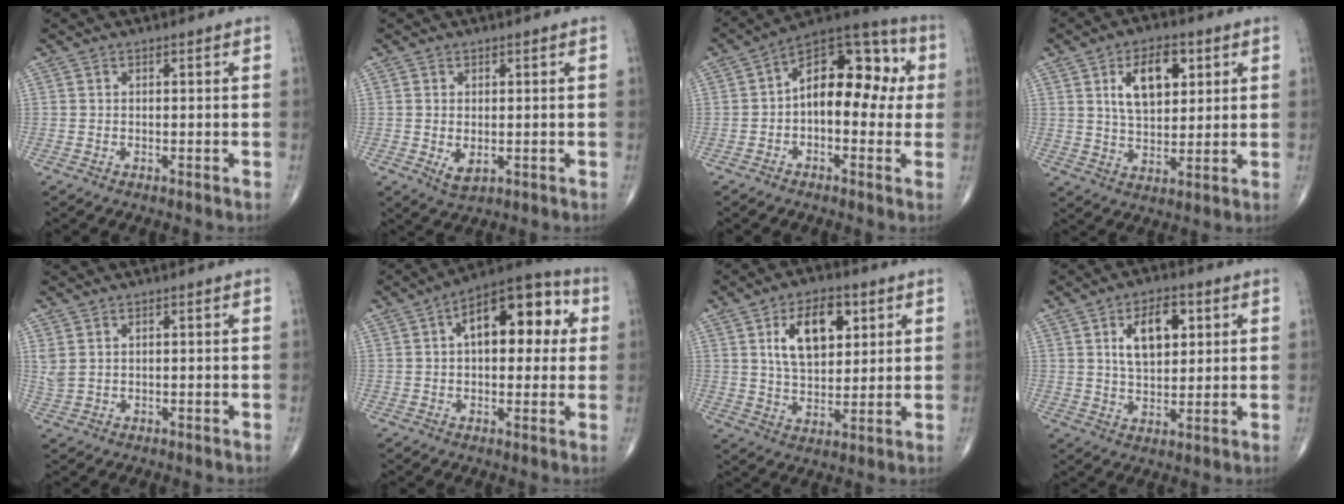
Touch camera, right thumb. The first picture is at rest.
{"total": 2.9, "force": [-0.3, 1.7, 2.3], "torque": [-0.036, -0.007, 0.003]}
{"total": 15.6, "force": [0.8, 8.9, 12.8], "torque": [-0.147, 0.044, -0.004]}
{"total": 10.8, "force": [3.9, 5.9, 8.1], "torque": [-0.107, -0.012, 0.068]}
{"total": 2.4, "force": [0.9, 1.4, 1.7], "torque": [-0.046, 0.004, 0.027]}
{"total": 15.9, "force": [3.7, 8.2, 13.1], "torque": [-0.148, 0.026, 0.045]}
{"total": 12.3, "force": [4.4, 6.9, 9.2], "torque": [-0.124, -0.013, 0.080]}
{"total": 9.6, "force": [3.2, 5.3, 7.3], "torque": [-0.096, -0.010, 0.055]}